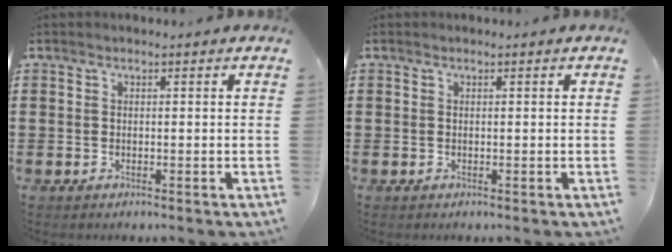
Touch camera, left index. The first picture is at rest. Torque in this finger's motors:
{"motor_torque": [0.00, 0.00, -0.02, 0.00]}